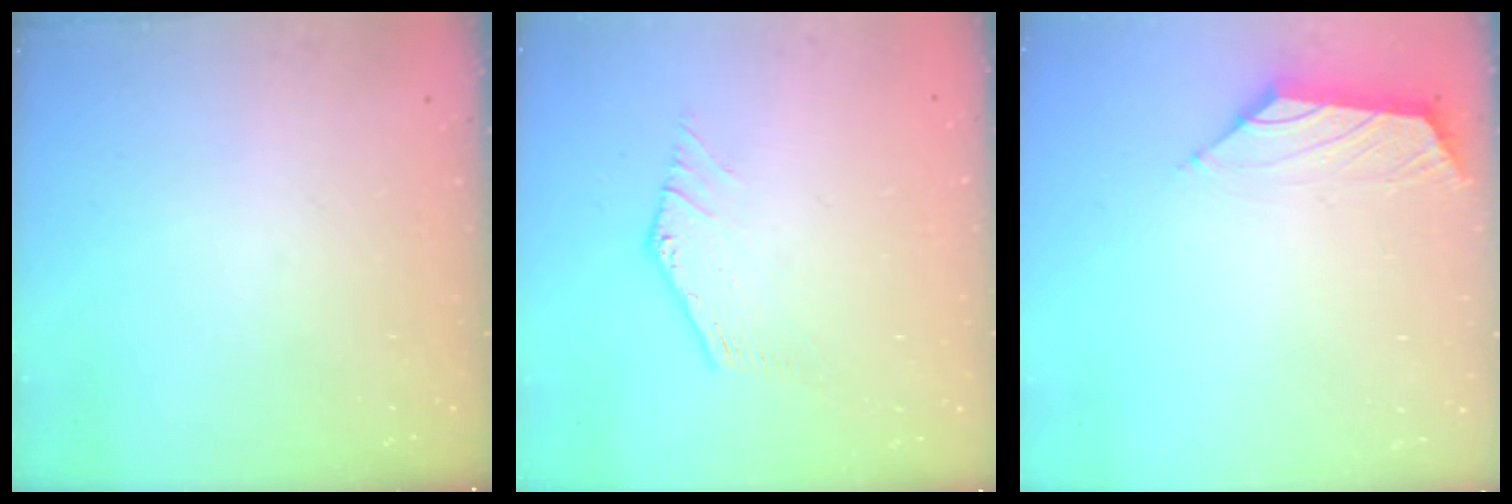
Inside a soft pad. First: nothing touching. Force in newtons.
{"total": 0.0}
{"total": 1.5, "press": 1.4, "slide": 0.6}